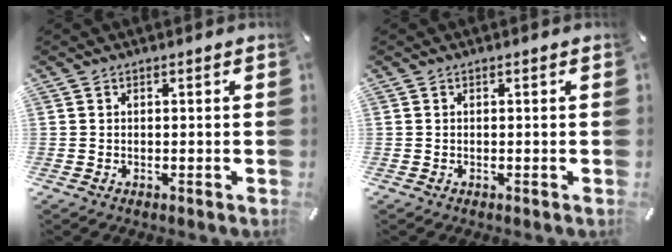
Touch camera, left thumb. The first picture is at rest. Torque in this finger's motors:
{"motor_torque": [-0.03, 0.02, -0.06, 0.00, 0.00]}